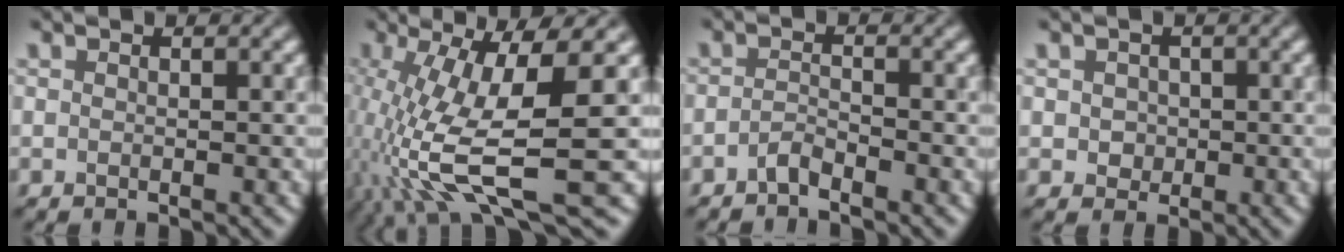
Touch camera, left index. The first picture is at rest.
{"total": 12.0, "force": [-2.3, 3.6, 11.2], "torque": [-0.228, -0.011, -0.031]}
{"total": 1.3, "force": [-1.2, 0.1, 0.5], "torque": [-0.010, 0.009, -0.028]}
{"total": 1.4, "force": [0.2, 1.4, 0.3], "torque": [0.009, 0.002, -0.001]}